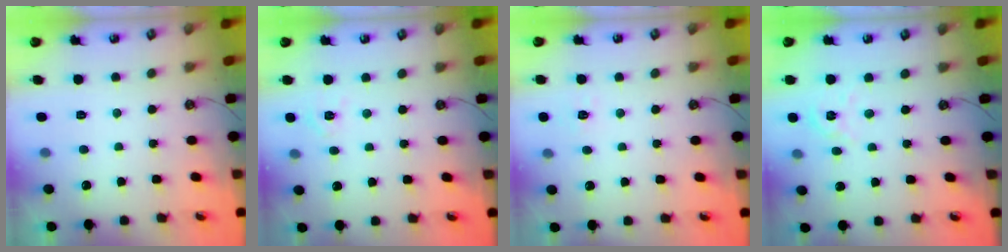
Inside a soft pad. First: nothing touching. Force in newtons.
{"total": 4.8, "press": 4.7, "slide": 0.6}
{"total": 5.7, "press": 5.7, "slide": 0.5}
{"total": 3.3, "press": 3.3, "slide": 0.2}